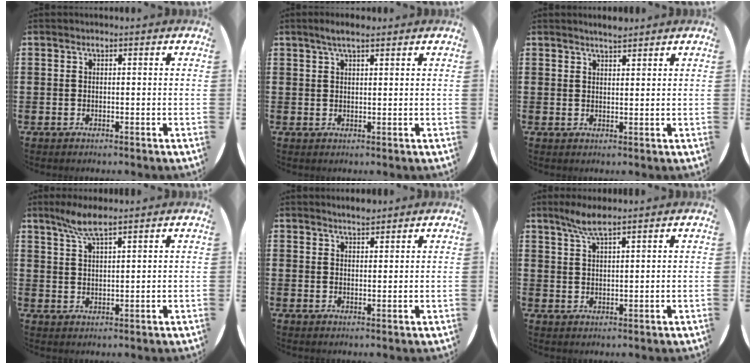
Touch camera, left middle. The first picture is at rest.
{"total": 2.6, "force": [1.9, 0.5, 1.7], "torque": [-0.034, 0.007, 0.033]}
{"total": 2.1, "force": [2.1, 0.1, 0.4], "torque": [-0.008, 0.001, 0.038]}
{"total": 4.7, "force": [3.7, 0.5, 2.8], "torque": [-0.063, 0.001, 0.066]}
{"total": 2.2, "force": [2.1, 0.2, 0.2], "torque": [-0.005, 0.003, 0.040]}
{"total": 3.7, "force": [3.0, 0.3, 2.2], "torque": [-0.049, 0.003, 0.053]}